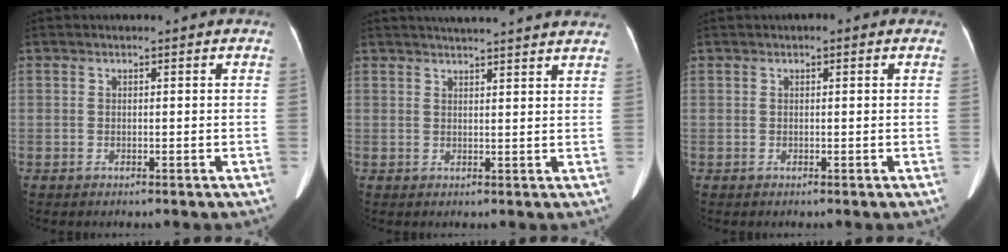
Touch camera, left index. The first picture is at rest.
{"total": 14.5, "force": [13.4, 0.7, 5.6], "torque": [-0.081, 0.019, 0.162]}
{"total": 0.8, "force": [0.4, 0.4, 0.6], "torque": [-0.009, 0.008, 0.003]}